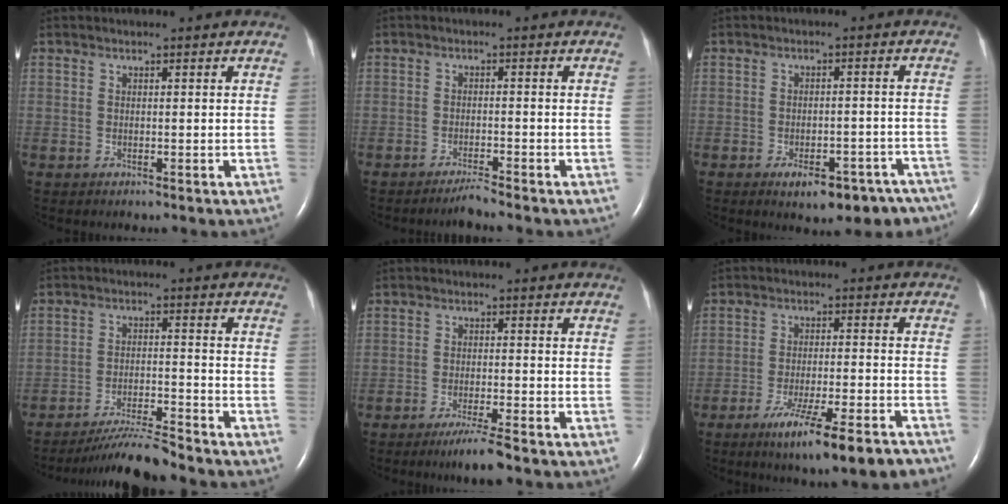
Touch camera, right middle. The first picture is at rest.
{"total": 2.3, "force": [-2.1, -0.6, 0.5], "torque": [-0.013, -0.009, -0.040]}
{"total": 12.1, "force": [-9.2, 5.2, 5.8], "torque": [-0.048, 0.018, -0.111]}
{"total": 7.5, "force": [-7.1, -1.2, 2.2], "torque": [-0.036, -0.018, -0.127]}
{"total": 4.5, "force": [-3.4, -0.4, 2.9], "torque": [-0.056, -0.012, -0.063]}
{"total": 13.5, "force": [-9.8, 0.9, 9.3], "torque": [-0.123, -0.022, -0.147]}